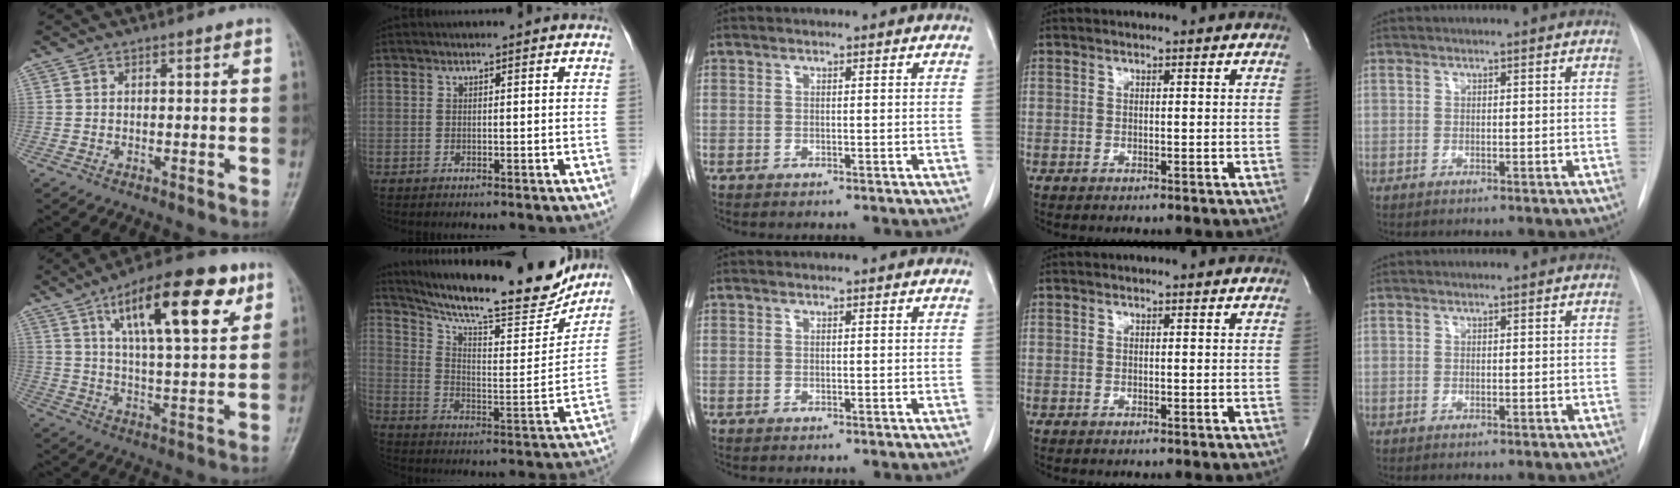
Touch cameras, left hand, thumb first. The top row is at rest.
{"thumb": {"total": 19.5, "force": [9.2, 6.5, 15.9], "torque": [-0.218, -0.026, 0.145]}, "index": {"total": 21.5, "force": [19.3, 2.7, 9.1], "torque": [-0.155, -0.028, 0.282]}}